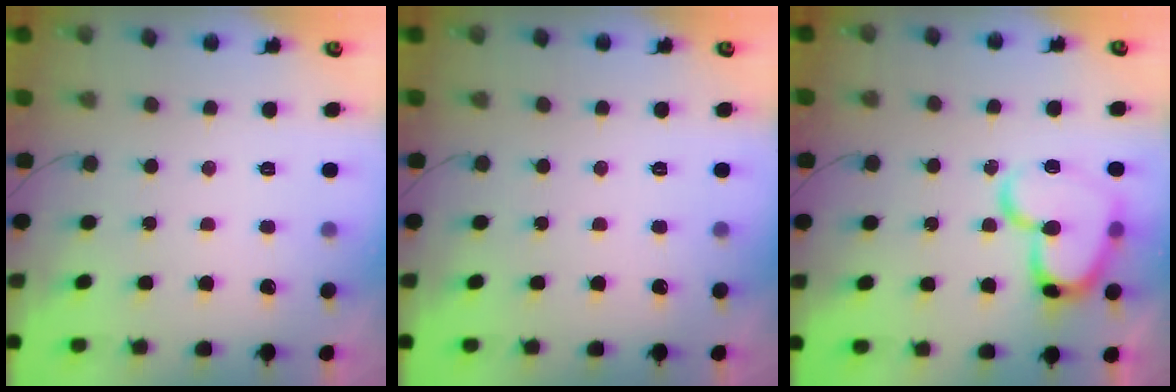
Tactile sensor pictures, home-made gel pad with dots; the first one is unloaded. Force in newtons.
{"total": 0.0}
{"total": 17.6, "press": 17.5, "slide": 1.4}